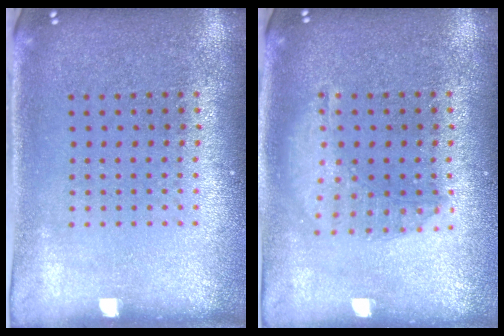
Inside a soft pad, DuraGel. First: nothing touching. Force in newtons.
{"total": 1.4, "press": 1.3, "slide": 0.5}